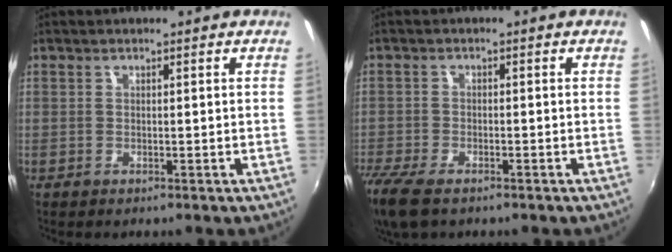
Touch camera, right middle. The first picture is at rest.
{"total": 9.8, "force": [-7.0, 3.7, 5.8], "torque": [-0.150, -0.041, -0.134]}